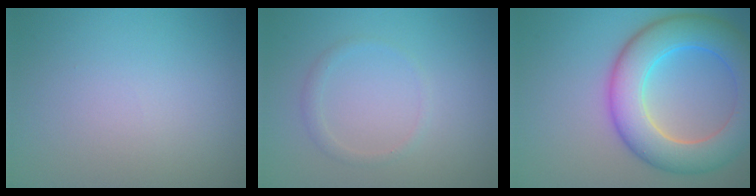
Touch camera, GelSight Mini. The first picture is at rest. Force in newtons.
{"total": 1.1, "press": 1.0, "slide": 0.1}
{"total": 8.7, "press": 8.7, "slide": 0.1}